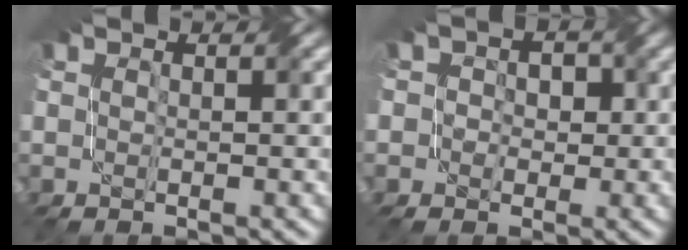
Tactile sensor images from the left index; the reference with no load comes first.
{"total": 3.3, "force": [-0.1, 3.0, 1.3], "torque": [-0.002, 0.009, -0.028]}